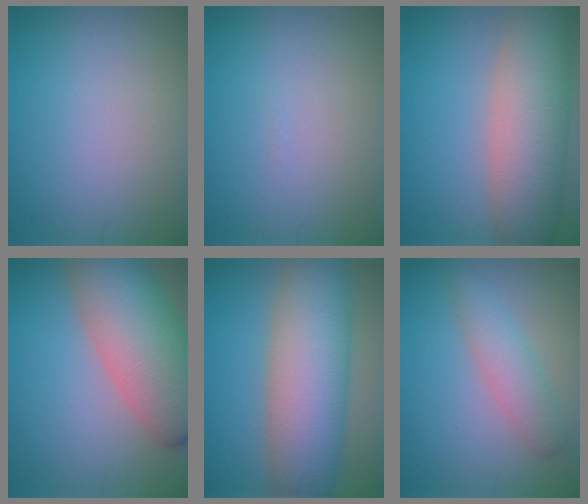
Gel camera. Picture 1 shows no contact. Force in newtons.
{"total": 0.0}
{"total": 8.9, "press": 8.8, "slide": 0.6}
{"total": 10.3, "press": 10.2, "slide": 0.9}
{"total": 10.8, "press": 10.8, "slide": 0.7}
{"total": 2.9, "press": 2.9, "slide": 0.1}